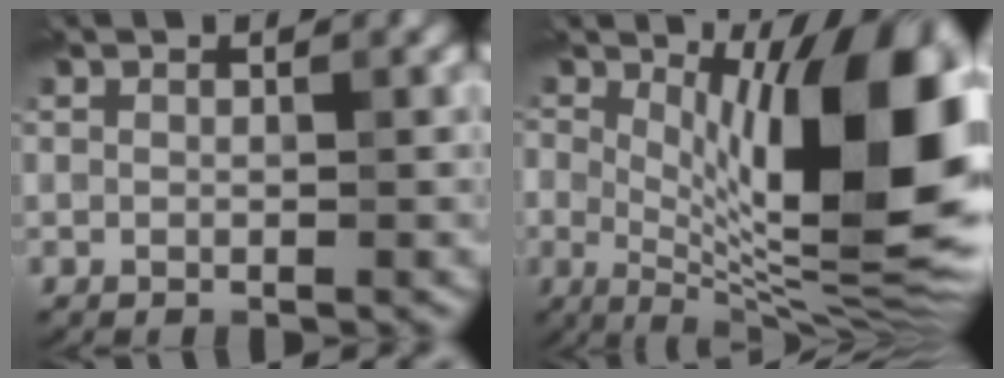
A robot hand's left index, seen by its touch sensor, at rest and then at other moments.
{"total": 15.5, "force": [2.2, 5.6, 14.3], "torque": [-0.191, 0.006, 0.032]}